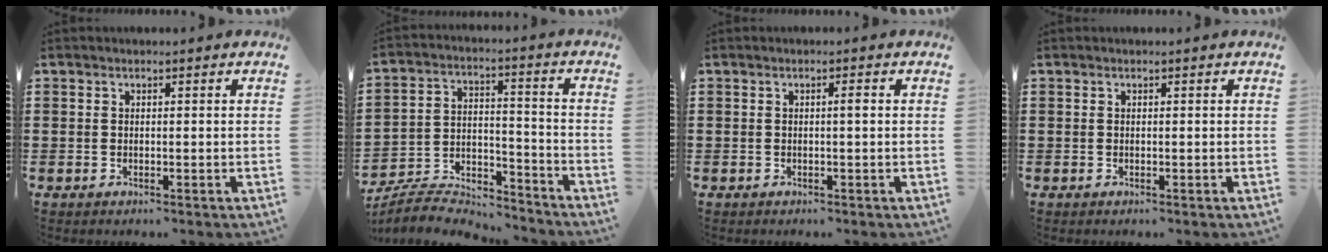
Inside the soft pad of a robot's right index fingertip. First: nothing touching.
{"total": 6.5, "force": [-6.3, 1.1, 1.4], "torque": [-0.038, 0.004, -0.126]}
{"total": 1.0, "force": [0.1, 0.0, 1.0], "torque": [-0.018, 0.000, 0.000]}
{"total": 0.0}